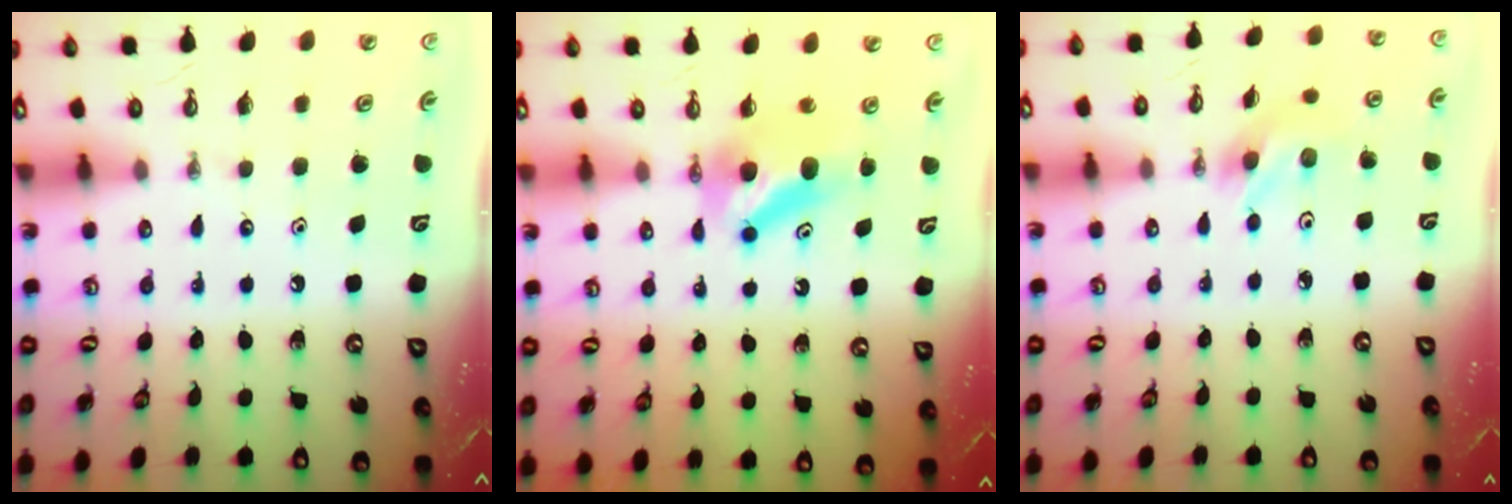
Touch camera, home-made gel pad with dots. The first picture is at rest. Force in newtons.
{"total": 7.2, "press": 7.0, "slide": 1.6}
{"total": 4.6, "press": 4.5, "slide": 0.9}